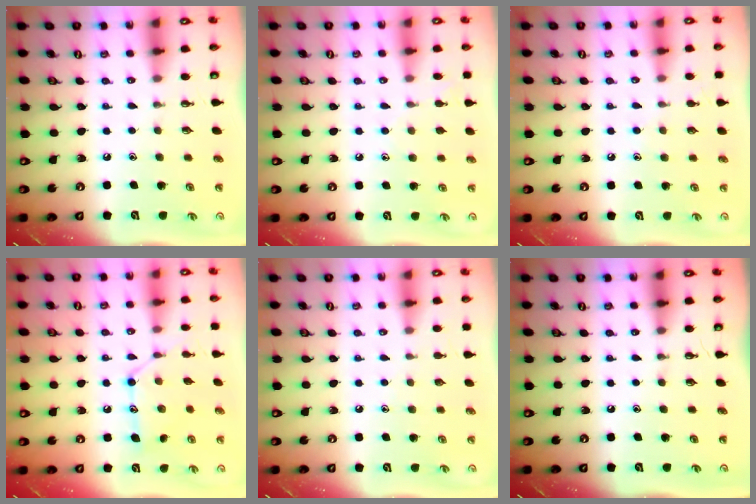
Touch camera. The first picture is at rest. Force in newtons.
{"total": 7.8, "press": 7.8, "slide": 0.6}
{"total": 7.0, "press": 7.0, "slide": 0.7}
{"total": 12.8, "press": 12.8, "slide": 0.4}
{"total": 3.0, "press": 2.9, "slide": 0.3}
{"total": 0.0}